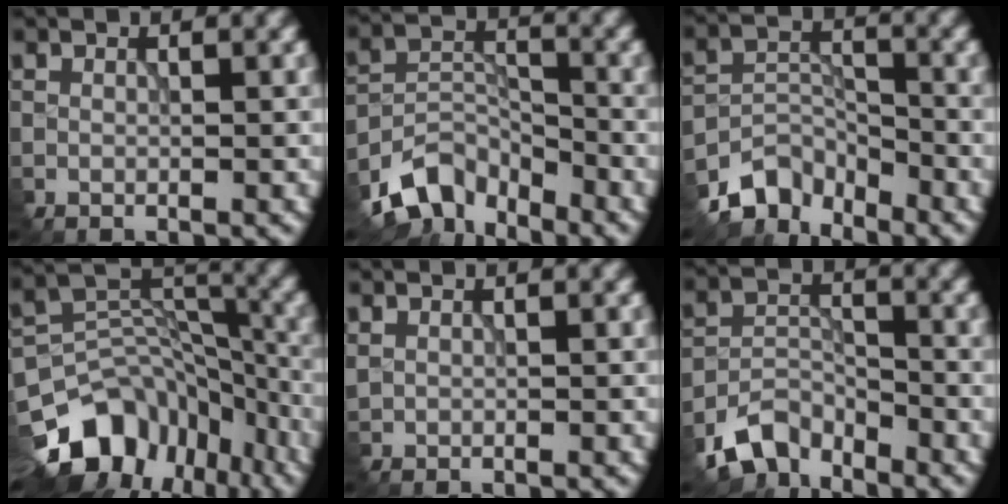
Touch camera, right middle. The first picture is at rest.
{"total": 6.1, "force": [-4.9, 3.0, 2.0], "torque": [-0.036, -0.003, -0.101]}
{"total": 5.0, "force": [-4.5, 2.1, 0.9], "torque": [-0.008, -0.002, -0.092]}
{"total": 12.4, "force": [-7.7, 8.4, 4.8], "torque": [-0.094, 0.015, -0.120]}
{"total": 0.6, "force": [0.5, 0.2, 0.2], "torque": [-0.007, -0.001, 0.016]}
{"total": 5.3, "force": [-4.4, 2.4, 1.5], "torque": [-0.027, -0.004, -0.091]}